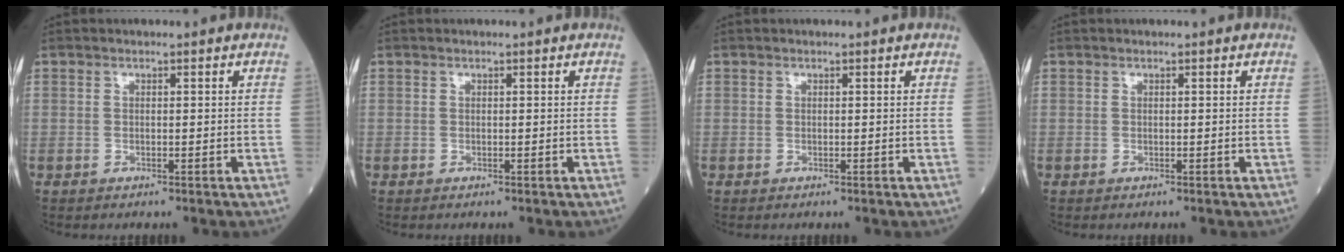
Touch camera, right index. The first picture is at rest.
{"total": 0.0}
{"total": 0.0}
{"total": 0.0}